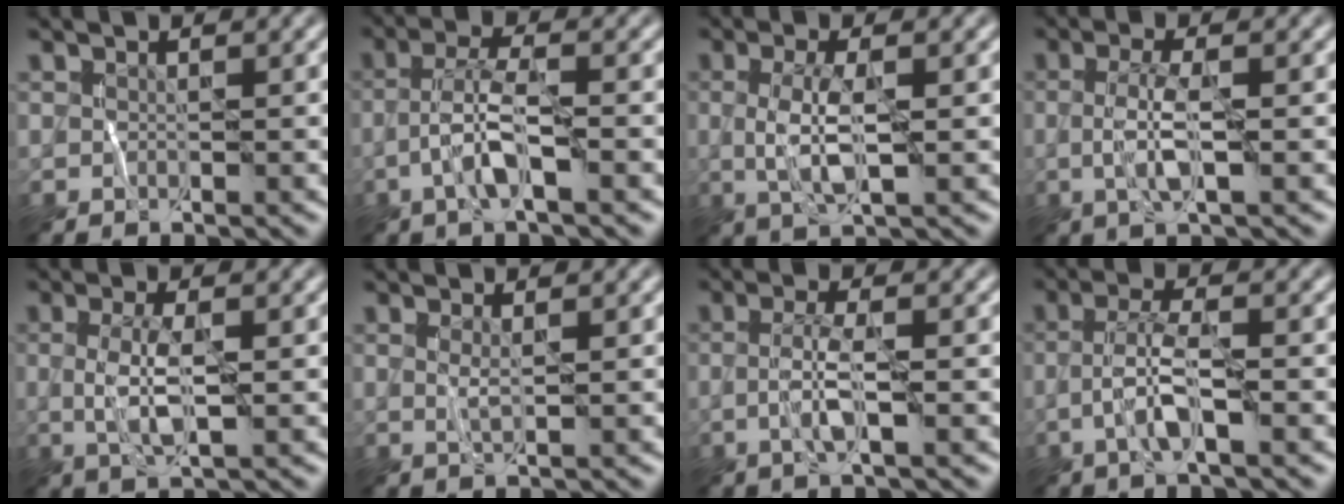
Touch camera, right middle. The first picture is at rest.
{"total": 3.9, "force": [-1.6, 0.7, 3.5], "torque": [-0.072, 0.017, -0.038]}
{"total": 3.8, "force": [-0.1, 1.1, 3.6], "torque": [-0.085, 0.003, -0.002]}
{"total": 3.2, "force": [-0.5, 0.7, 3.1], "torque": [-0.066, 0.010, -0.015]}
{"total": 3.4, "force": [-0.1, 1.0, 3.2], "torque": [-0.075, 0.002, -0.002]}
{"total": 0.8, "force": [0.2, 0.1, 0.7], "torque": [-0.019, 0.007, 0.003]}
{"total": 2.7, "force": [-0.7, 0.4, 2.6], "torque": [-0.055, 0.013, -0.020]}
{"total": 3.5, "force": [-1.4, 0.5, 3.2], "torque": [-0.066, 0.018, -0.034]}